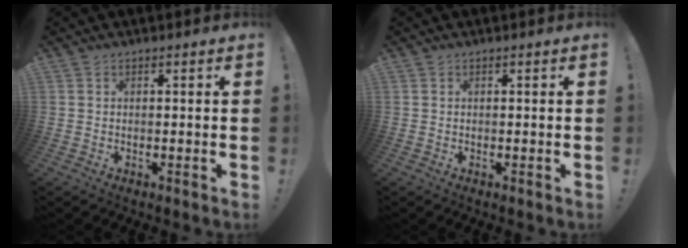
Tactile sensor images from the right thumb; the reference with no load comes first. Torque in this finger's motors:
{"motor_torque": [-0.03, 0.03, 0.07, -0.09, 0.00]}